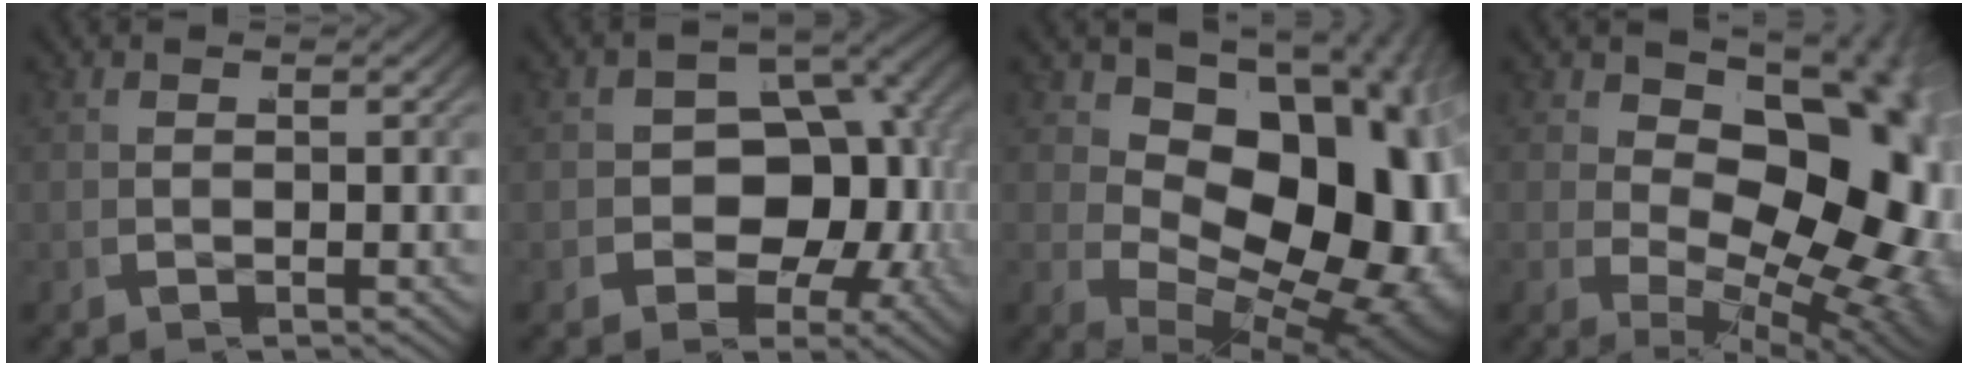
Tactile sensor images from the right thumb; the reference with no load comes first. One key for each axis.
{"total": 9.2, "fx": -0.6, "fy": 7.3, "fz": 5.6, "tx": -0.119, "ty": -0.038, "tz": 0.008}
{"total": 21.7, "fx": -0.6, "fy": 14.2, "fz": 16.4, "tx": -0.267, "ty": -0.064, "tz": 0.031}
{"total": 16.3, "fx": -0.1, "fy": 9.8, "fz": 12.9, "tx": -0.200, "ty": -0.062, "tz": 0.037}